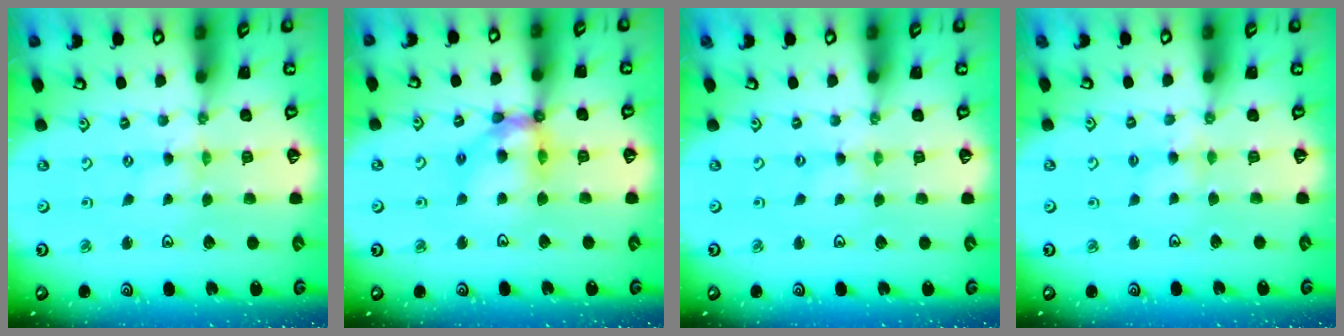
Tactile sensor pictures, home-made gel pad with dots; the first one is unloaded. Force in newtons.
{"total": 13.0, "press": 12.9, "slide": 1.5}
{"total": 0.0}
{"total": 4.0, "press": 4.0, "slide": 0.5}